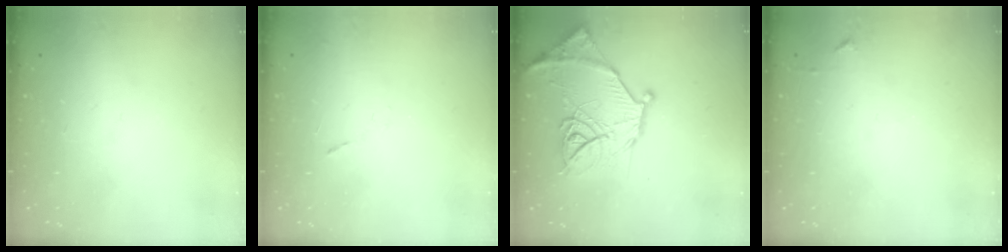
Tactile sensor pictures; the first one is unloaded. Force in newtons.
{"total": 5.3, "press": 5.3, "slide": 0.5}
{"total": 16.8, "press": 16.7, "slide": 1.5}
{"total": 5.1, "press": 5.1, "slide": 0.6}